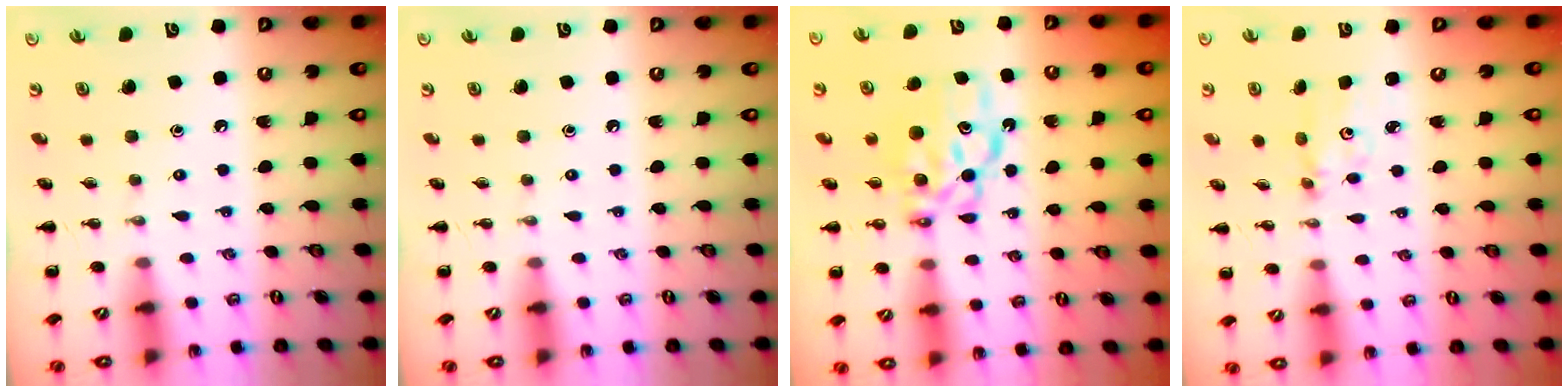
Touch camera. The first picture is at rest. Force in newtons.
{"total": 0.0}
{"total": 8.1, "press": 8.0, "slide": 1.2}
{"total": 2.7, "press": 2.7, "slide": 0.3}